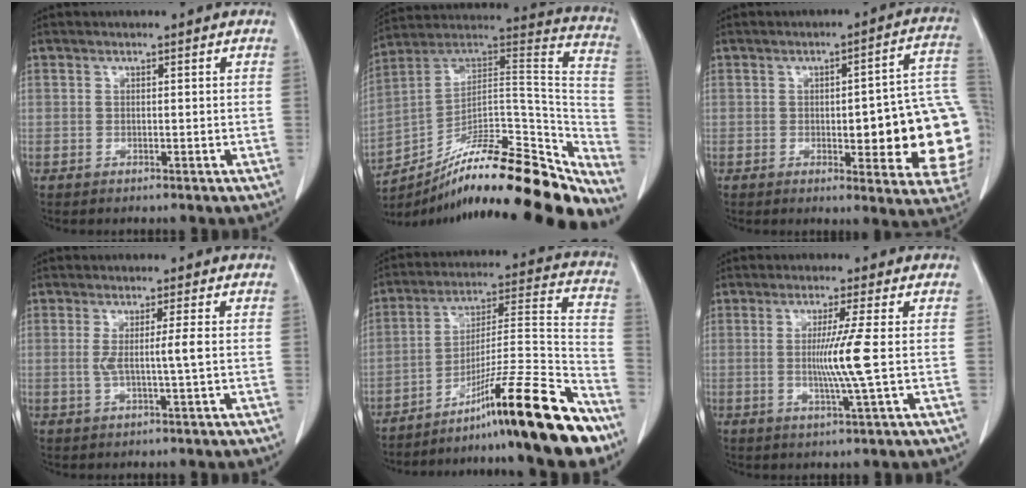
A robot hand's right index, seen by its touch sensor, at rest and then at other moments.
{"total": 28.7, "force": [-23.1, 6.3, 15.8], "torque": [-0.143, 0.045, -0.340]}
{"total": 17.9, "force": [-1.7, 3.8, 17.5], "torque": [-0.144, 0.025, -0.006]}
{"total": 3.3, "force": [0.0, -0.8, 3.2], "torque": [-0.062, -0.005, 0.000]}
{"total": 20.0, "force": [-14.6, -0.6, 13.7], "torque": [-0.195, 0.011, -0.240]}
{"total": 6.3, "force": [-0.1, -1.8, 6.1], "torque": [-0.115, -0.017, -0.001]}